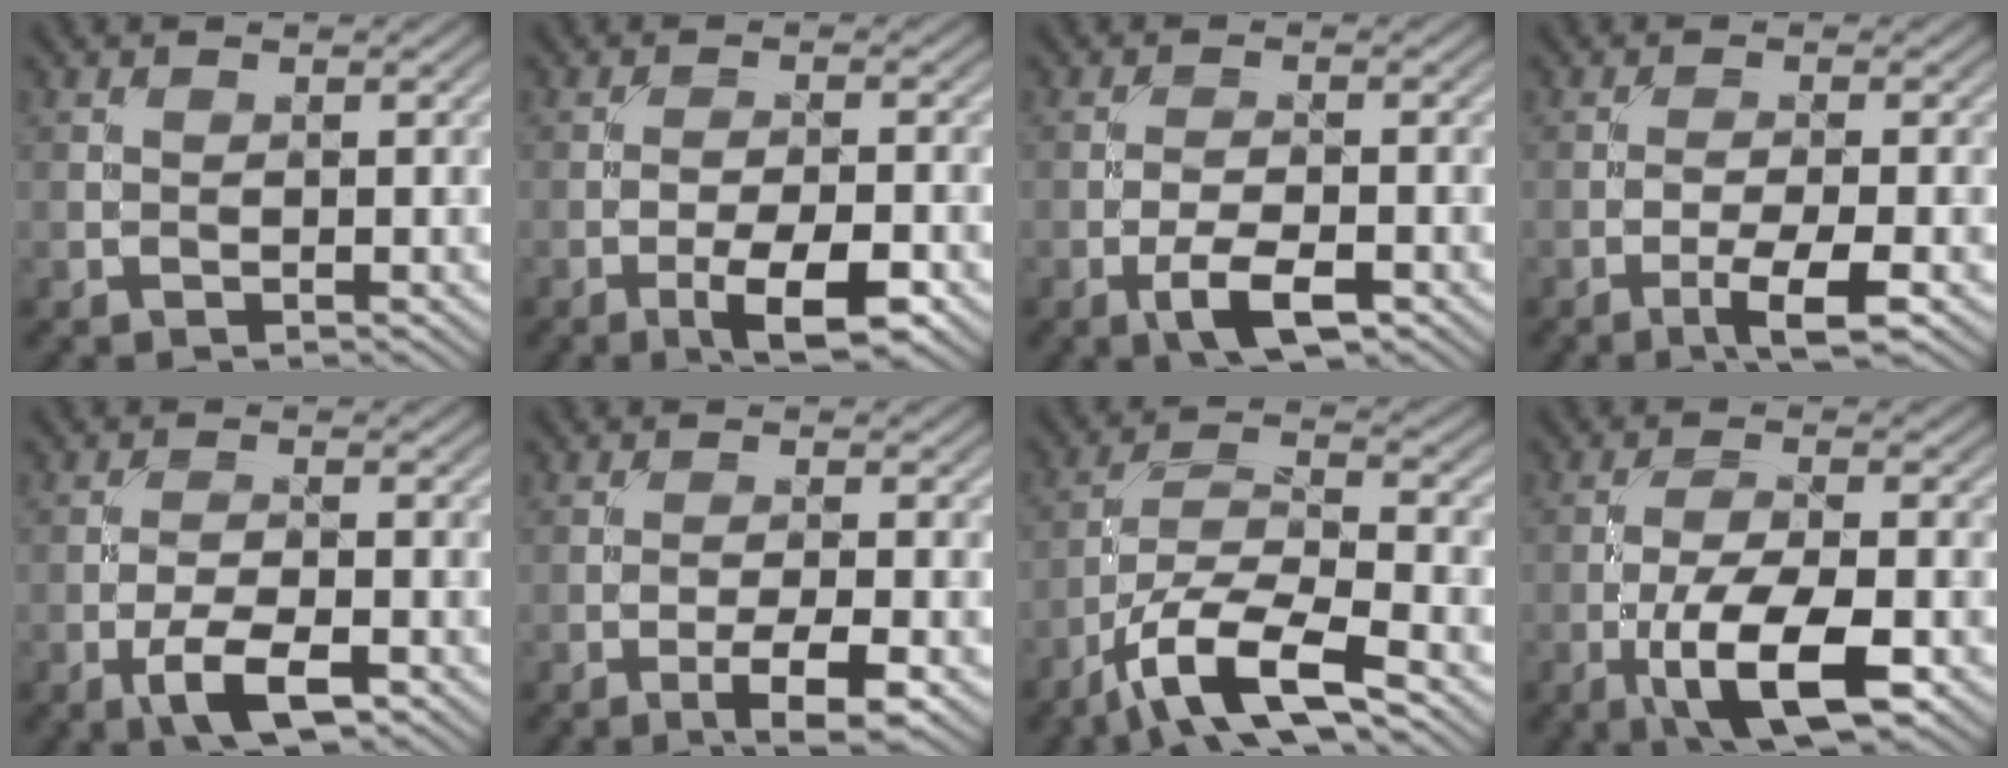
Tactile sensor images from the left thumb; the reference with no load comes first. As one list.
[{"total": 6.3, "force": [-3.3, 1.7, 5.1], "torque": [-0.087, 0.003, -0.054]}, {"total": 4.8, "force": [-2.5, 1.6, 3.8], "torque": [-0.073, 0.001, -0.047]}, {"total": 4.4, "force": [-2.3, 0.5, 3.7], "torque": [-0.064, 0.004, -0.045]}, {"total": 5.5, "force": [-2.9, 1.8, 4.3], "torque": [-0.083, 0.002, -0.055]}, {"total": 4.8, "force": [-2.6, 0.9, 3.9], "torque": [-0.067, 0.004, -0.043]}, {"total": 10.4, "force": [-6.3, 2.9, 7.8], "torque": [-0.144, 0.001, -0.129]}, {"total": 9.4, "force": [-4.0, 3.0, 7.9], "torque": [-0.143, 0.001, -0.077]}]